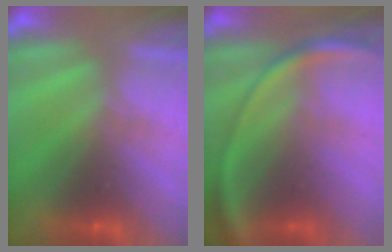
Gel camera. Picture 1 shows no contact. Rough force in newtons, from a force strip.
{"total": 2.7}